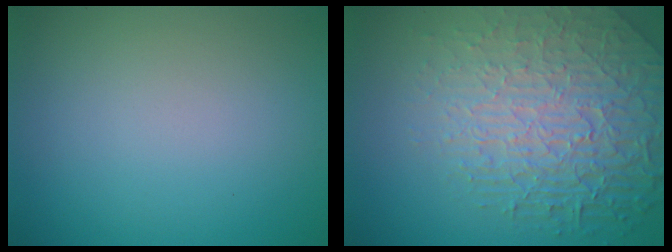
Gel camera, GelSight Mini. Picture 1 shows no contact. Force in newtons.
{"total": 8.1, "press": 5.8, "slide": 5.7}